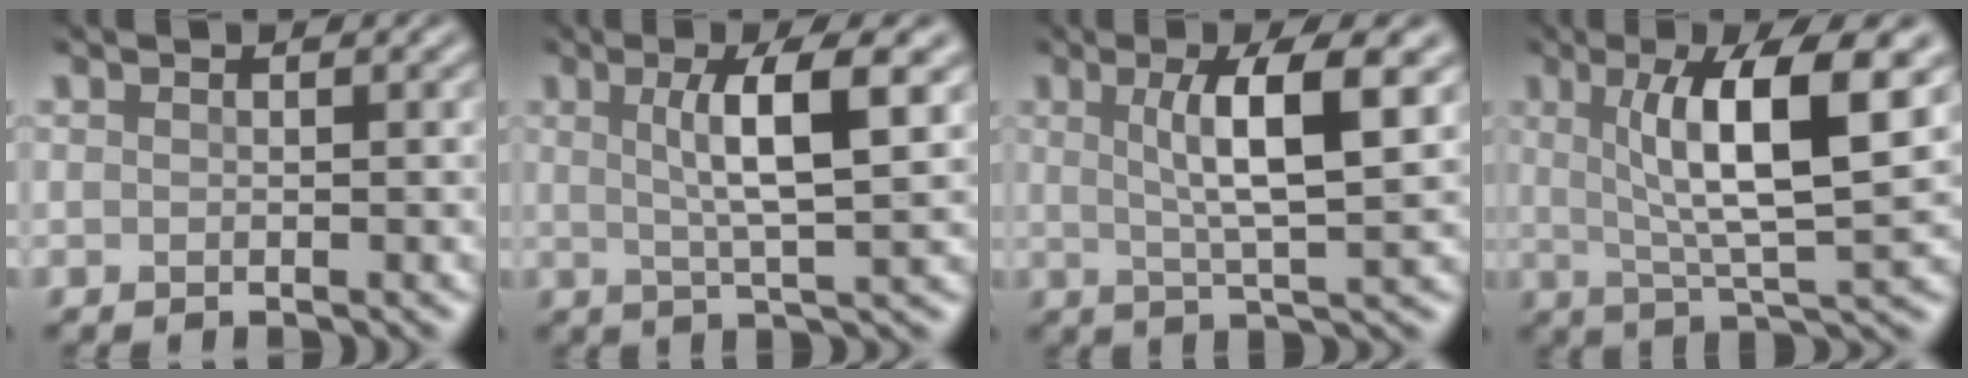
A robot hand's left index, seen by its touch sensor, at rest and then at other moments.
{"total": 6.0, "force": [1.4, 1.2, 5.7], "torque": [-0.089, 0.002, 0.023]}
{"total": 6.6, "force": [1.6, 1.4, 6.3], "torque": [-0.097, 0.001, 0.027]}
{"total": 9.0, "force": [2.1, 2.1, 8.4], "torque": [-0.121, -0.009, 0.037]}